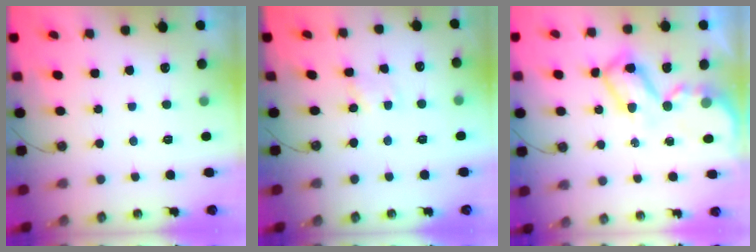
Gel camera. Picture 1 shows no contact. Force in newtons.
{"total": 2.2, "press": 2.2, "slide": 0.3}
{"total": 8.9, "press": 8.9, "slide": 0.7}